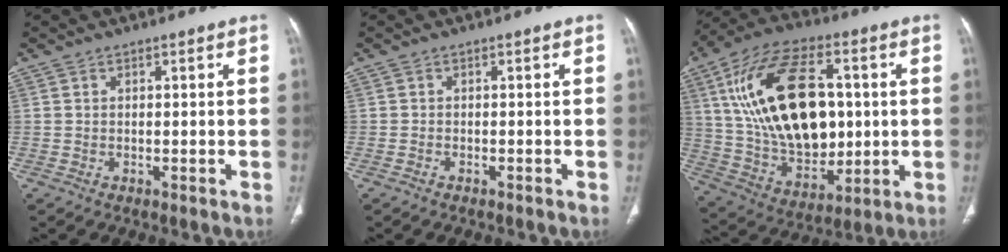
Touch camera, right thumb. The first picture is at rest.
{"total": 0.6, "force": [-0.5, 0.3, 0.2], "torque": [-0.010, 0.004, -0.009]}
{"total": 25.8, "force": [4.2, 15.1, 20.5], "torque": [-0.351, -0.003, 0.081]}